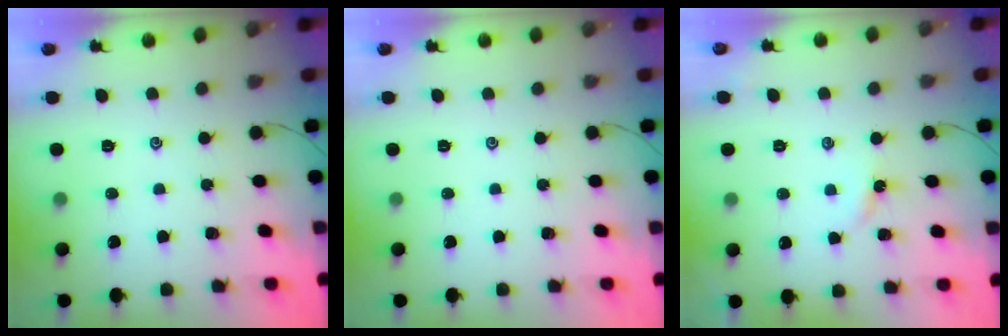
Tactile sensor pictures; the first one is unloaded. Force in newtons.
{"total": 0.0}
{"total": 3.0, "press": 2.9, "slide": 0.5}